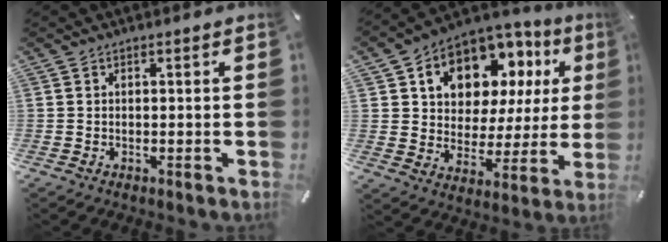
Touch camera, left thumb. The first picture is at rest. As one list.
[{"total": 11.8, "force": [6.4, 9.0, 4.1], "torque": [-0.070, -0.052, 0.117]}]